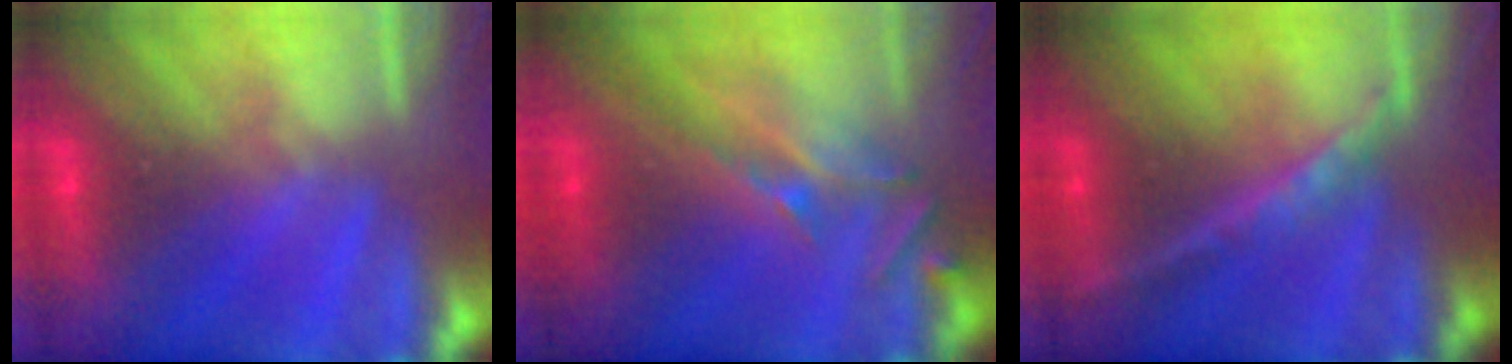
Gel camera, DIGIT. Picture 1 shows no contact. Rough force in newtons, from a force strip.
{"total": 2.5}
{"total": 2.4}